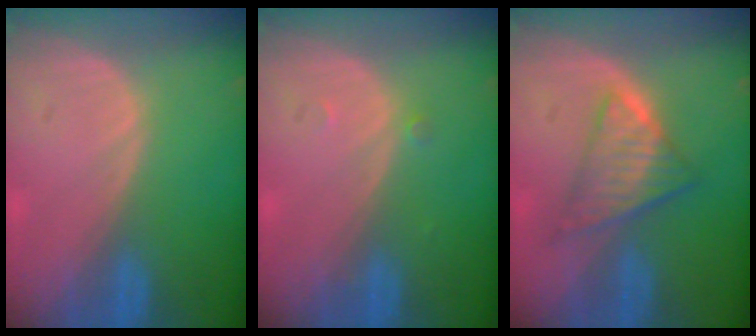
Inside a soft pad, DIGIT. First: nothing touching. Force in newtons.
{"total": 0.7, "press": 0.7, "slide": 0.1}
{"total": 6.2, "press": 5.7, "slide": 2.5}